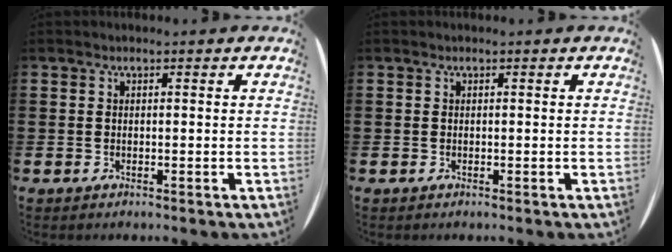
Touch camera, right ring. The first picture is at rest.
{"total": 0.0}